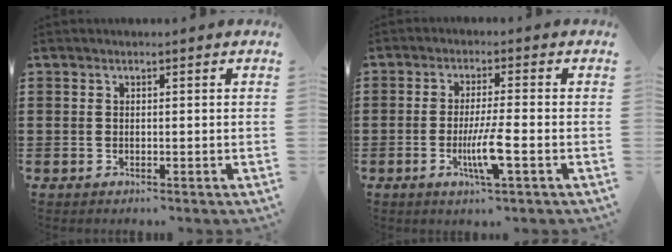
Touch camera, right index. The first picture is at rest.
{"total": 6.2, "force": [-2.1, 0.4, 5.9], "torque": [-0.111, -0.016, -0.038]}